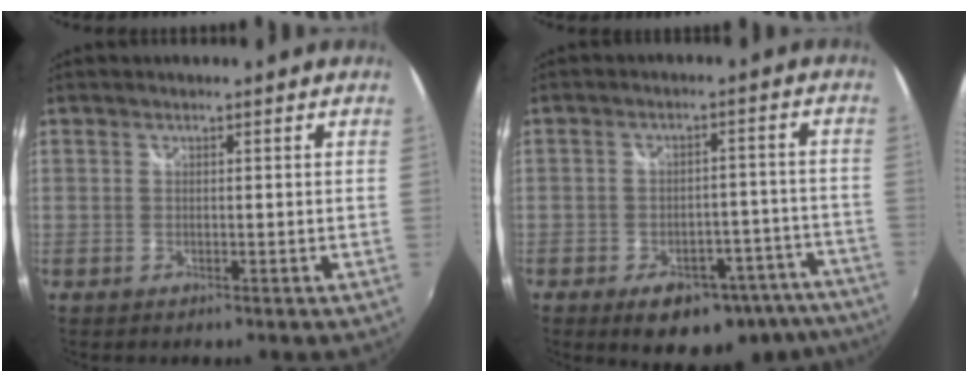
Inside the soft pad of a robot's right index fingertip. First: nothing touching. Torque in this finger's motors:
{"motor_torque": [0.97, -0.74, 0.28, 0.01]}